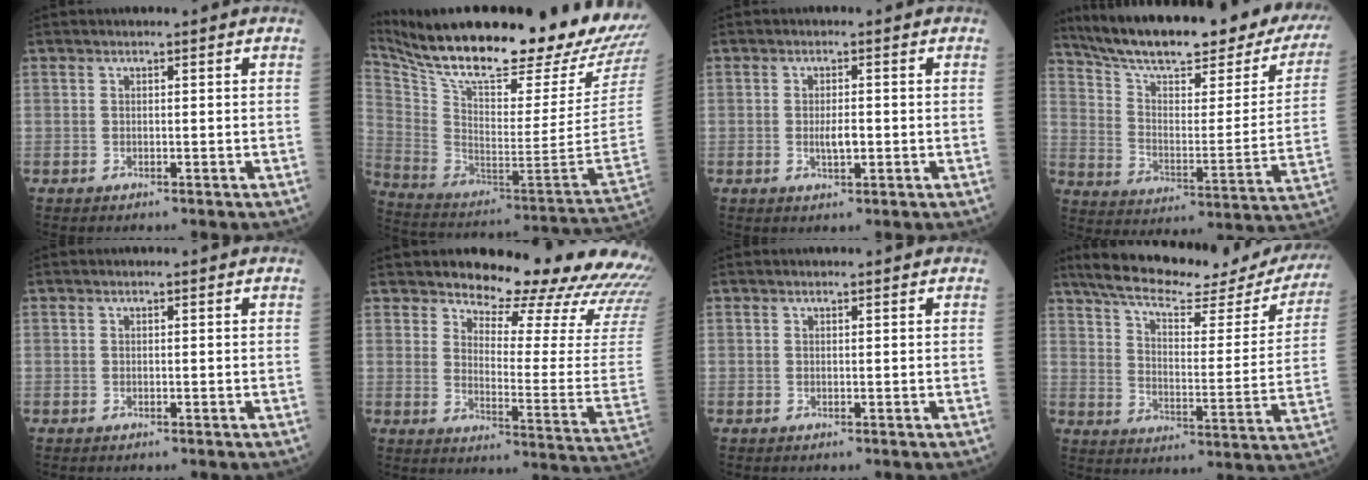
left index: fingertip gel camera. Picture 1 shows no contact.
{"total": 33.5, "force": [28.2, 4.1, 17.6], "torque": [-0.324, -0.085, 0.408]}
{"total": 2.3, "force": [-0.3, 0.7, 2.2], "torque": [-0.044, -0.001, -0.003]}
{"total": 29.2, "force": [24.4, 6.3, 14.8], "torque": [-0.228, -0.044, 0.324]}
{"total": 0.0}
{"total": 22.0, "force": [21.0, 2.2, 5.9], "torque": [-0.078, -0.129, 0.237]}
{"total": 1.0, "force": [0.9, 0.0, 0.3], "torque": [-0.008, 0.007, 0.015]}
{"total": 26.3, "force": [23.0, 5.2, 11.7], "torque": [-0.188, -0.029, 0.301]}